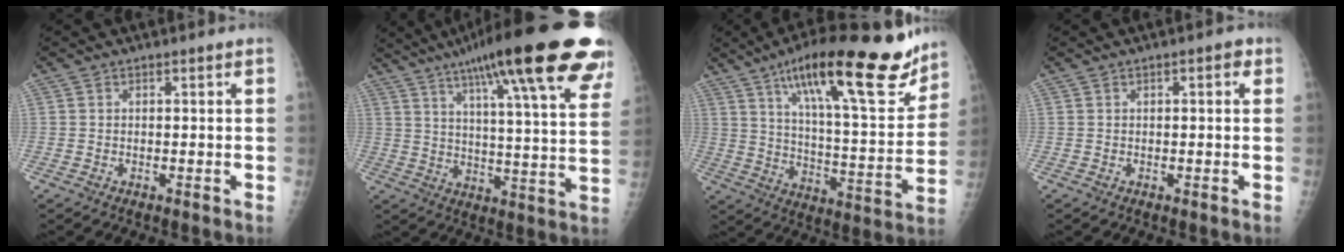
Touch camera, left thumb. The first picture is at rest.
{"total": 29.0, "force": [17.8, 4.9, 22.3], "torque": [-0.297, -0.031, 0.247]}
{"total": 26.3, "force": [16.9, 6.6, 19.1], "torque": [-0.260, -0.057, 0.266]}
{"total": 1.9, "force": [0.7, 0.8, 1.6], "torque": [-0.018, 0.003, 0.005]}